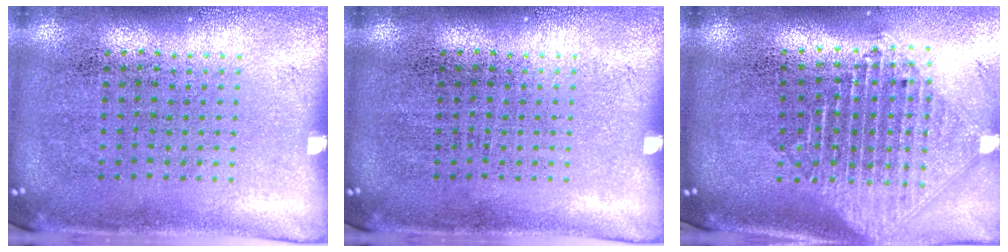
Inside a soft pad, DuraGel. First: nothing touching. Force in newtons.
{"total": 0.0}
{"total": 2.5, "press": 1.9, "slide": 1.5}